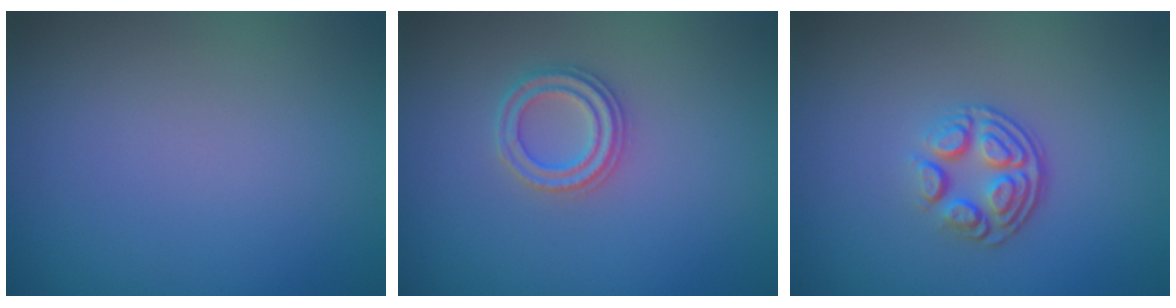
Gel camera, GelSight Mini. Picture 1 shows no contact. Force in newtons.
{"total": 2.2, "press": 2.2, "slide": 0.3}
{"total": 3.7, "press": 2.6, "slide": 2.6}